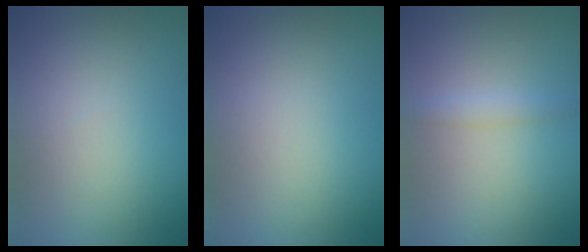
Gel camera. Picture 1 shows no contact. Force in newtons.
{"total": 0.0}
{"total": 1.1, "press": 1.1, "slide": 0.0}